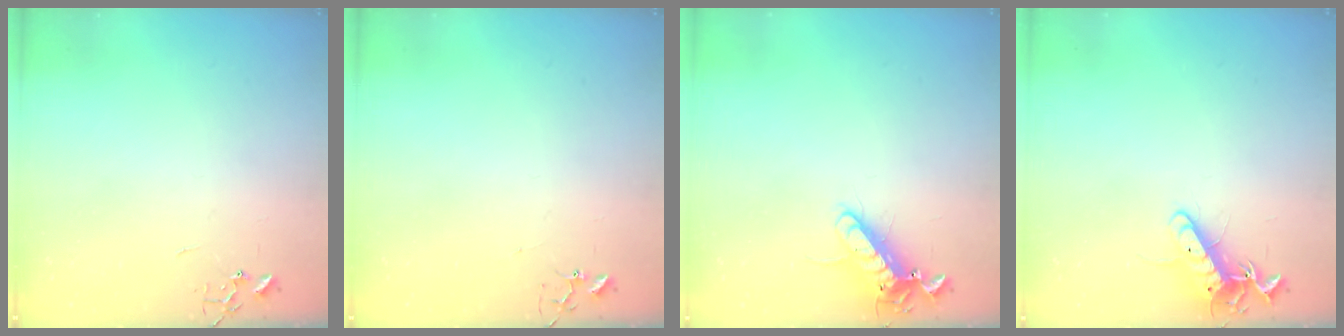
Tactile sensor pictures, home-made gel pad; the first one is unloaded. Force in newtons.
{"total": 2.9, "press": 2.9, "slide": 0.2}
{"total": 12.3, "press": 12.1, "slide": 2.1}
{"total": 12.2, "press": 12.2, "slide": 0.9}